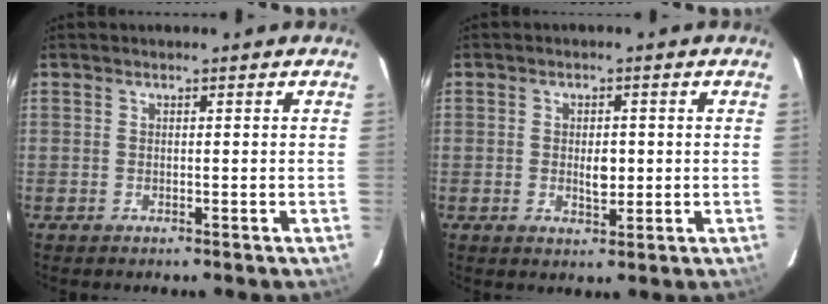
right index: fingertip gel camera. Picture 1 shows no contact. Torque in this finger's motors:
{"motor_torque": [0.28, 0.30, 0.04, 0.04]}